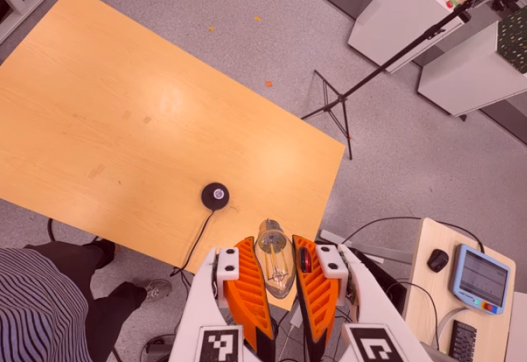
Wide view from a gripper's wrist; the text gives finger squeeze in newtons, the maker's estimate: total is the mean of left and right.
{"total": 20.1, "left": 25.2, "right": 15.0}